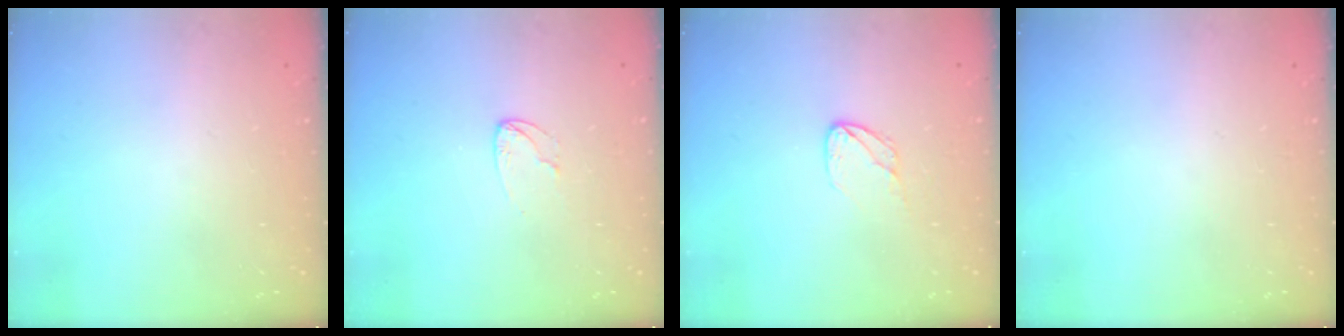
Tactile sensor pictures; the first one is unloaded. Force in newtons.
{"total": 3.7, "press": 3.6, "slide": 0.3}
{"total": 6.6, "press": 6.6, "slide": 0.5}
{"total": 0.0}